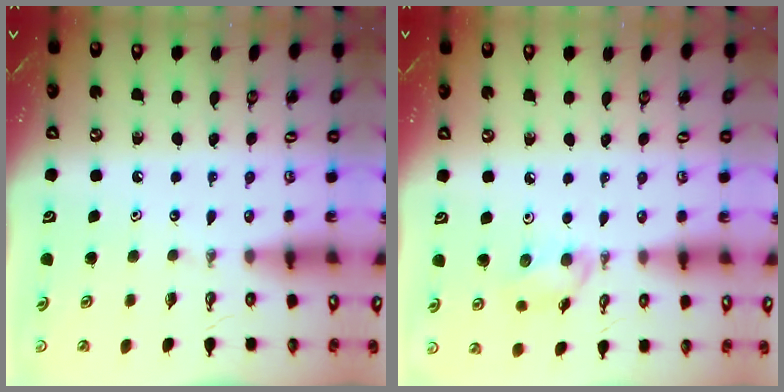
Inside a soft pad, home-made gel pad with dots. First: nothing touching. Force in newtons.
{"total": 6.7, "press": 6.6, "slide": 1.4}